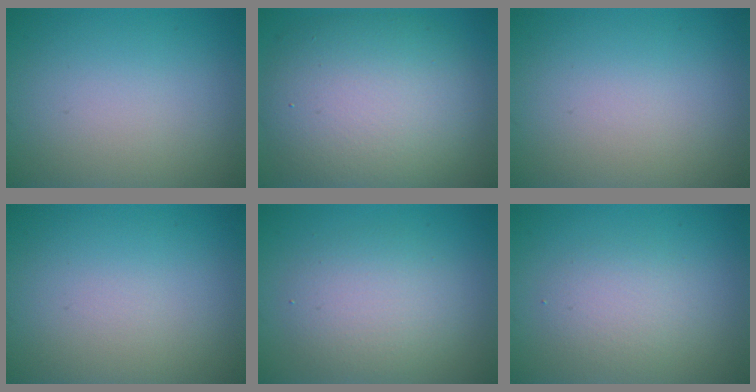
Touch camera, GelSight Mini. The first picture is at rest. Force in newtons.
{"total": 9.9, "press": 9.8, "slide": 0.9}
{"total": 0.0}
{"total": 0.0}
{"total": 3.7, "press": 3.7, "slide": 0.3}
{"total": 2.4, "press": 2.4, "slide": 0.3}